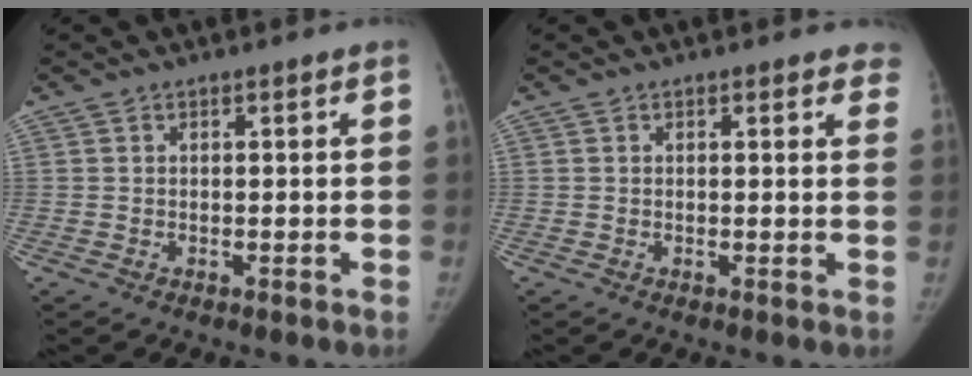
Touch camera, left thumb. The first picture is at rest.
{"total": 3.4, "force": [2.9, 1.3, 1.2], "torque": [0.015, -0.010, 0.014]}